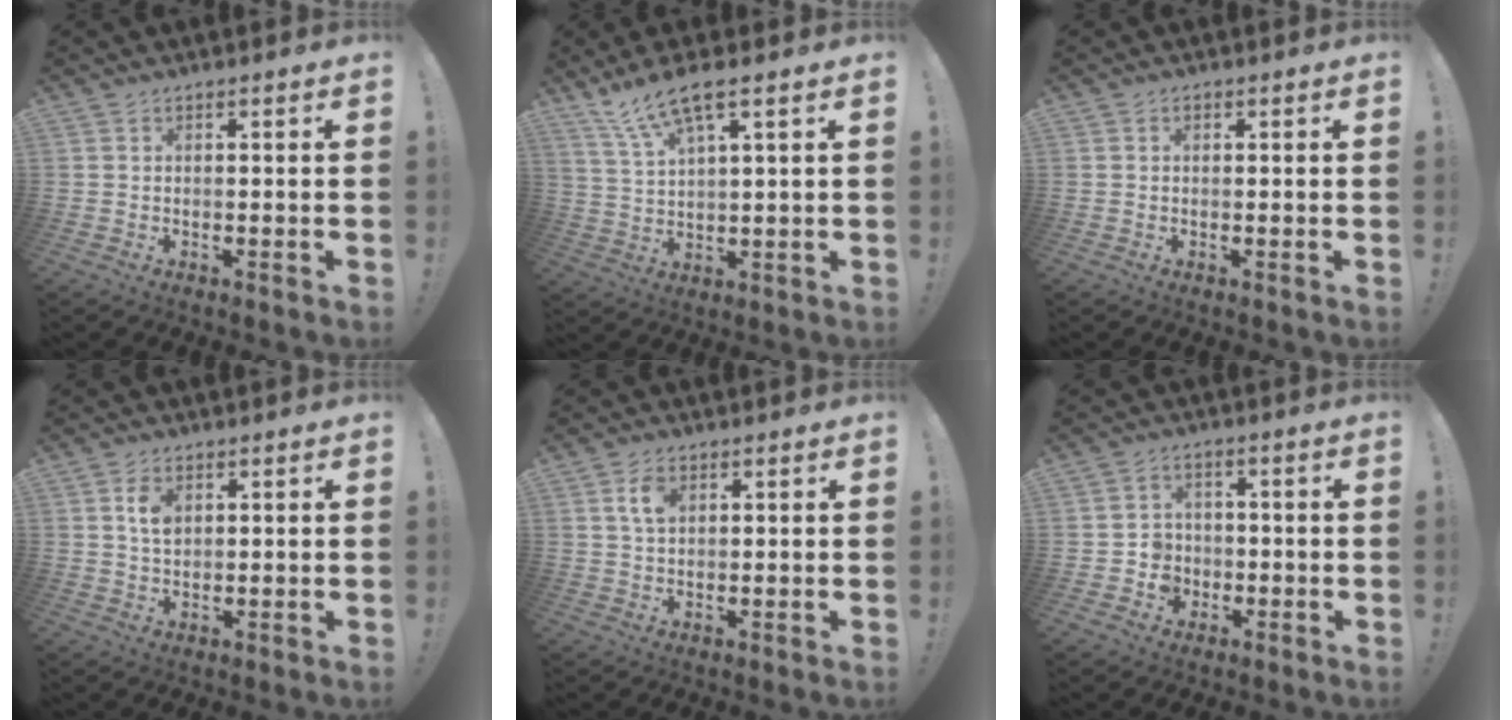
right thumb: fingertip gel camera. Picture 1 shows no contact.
{"total": 9.5, "force": [6.6, 1.9, 6.5], "torque": [-0.134, -0.026, 0.124]}
{"total": 0.6, "force": [0.2, 0.5, 0.2], "torque": [-0.002, 0.002, 0.002]}
{"total": 4.9, "force": [1.5, 3.0, 3.5], "torque": [-0.053, -0.001, 0.026]}
{"total": 4.9, "force": [1.9, 2.8, 3.5], "torque": [-0.061, 0.003, 0.031]}
{"total": 5.6, "force": [-1.2, 5.3, 1.4], "torque": [-0.027, 0.001, -0.019]}